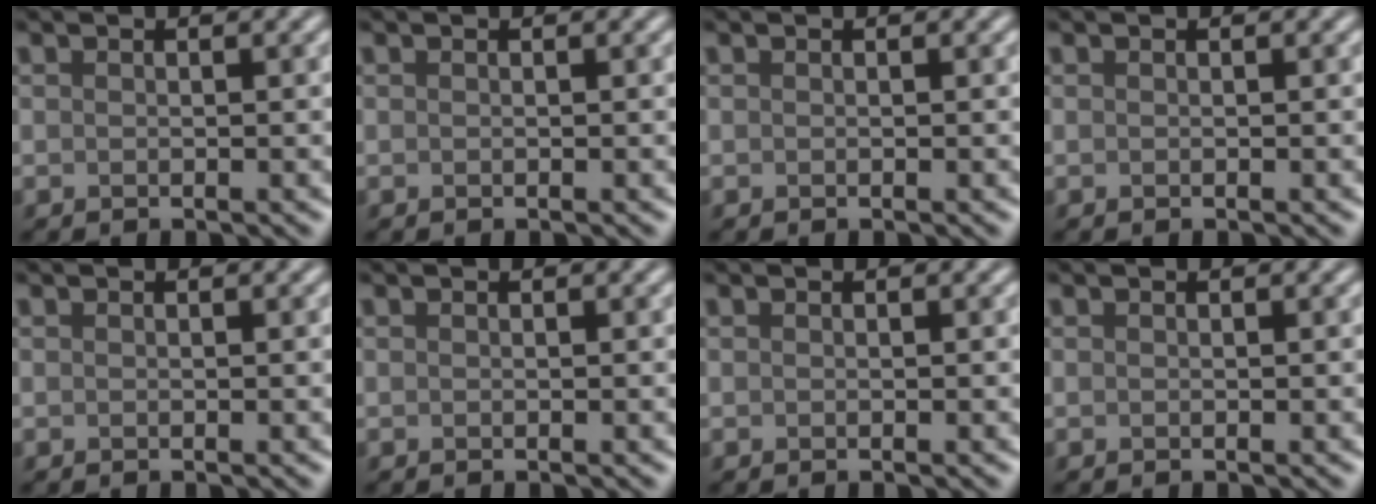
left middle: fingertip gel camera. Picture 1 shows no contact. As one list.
[{"total": 0.0}, {"total": 0.0}, {"total": 0.0}, {"total": 0.0}, {"total": 0.0}, {"total": 0.0}, {"total": 0.0}]